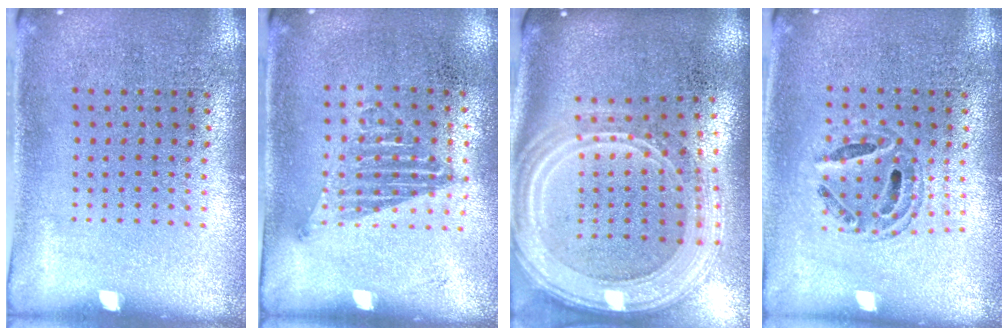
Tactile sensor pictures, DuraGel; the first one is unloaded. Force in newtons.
{"total": 1.2, "press": 1.0, "slide": 0.6}
{"total": 3.1, "press": 2.5, "slide": 1.8}
{"total": 0.7, "press": 0.7, "slide": 0.1}